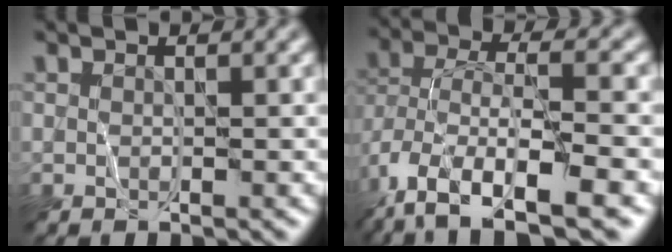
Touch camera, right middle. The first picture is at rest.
{"total": 11.3, "force": [-5.7, 5.1, 8.3], "torque": [-0.173, -0.010, -0.090]}